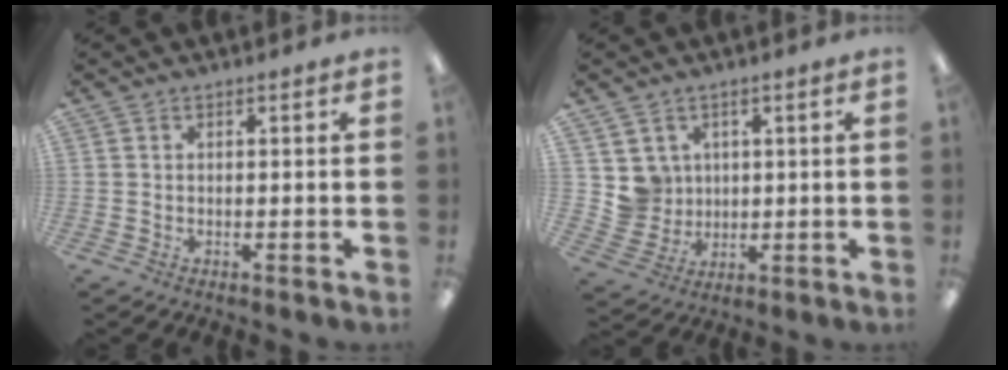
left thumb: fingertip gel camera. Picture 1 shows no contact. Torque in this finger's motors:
{"motor_torque": [0.13, 0.19, 0.34, -0.64, 0.00]}